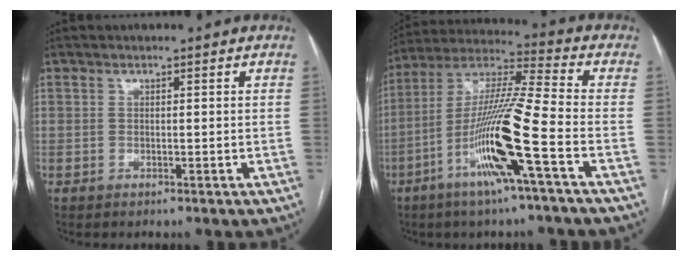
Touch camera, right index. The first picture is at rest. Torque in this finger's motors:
{"motor_torque": [2.14, 0.00, 0.53, 0.21]}